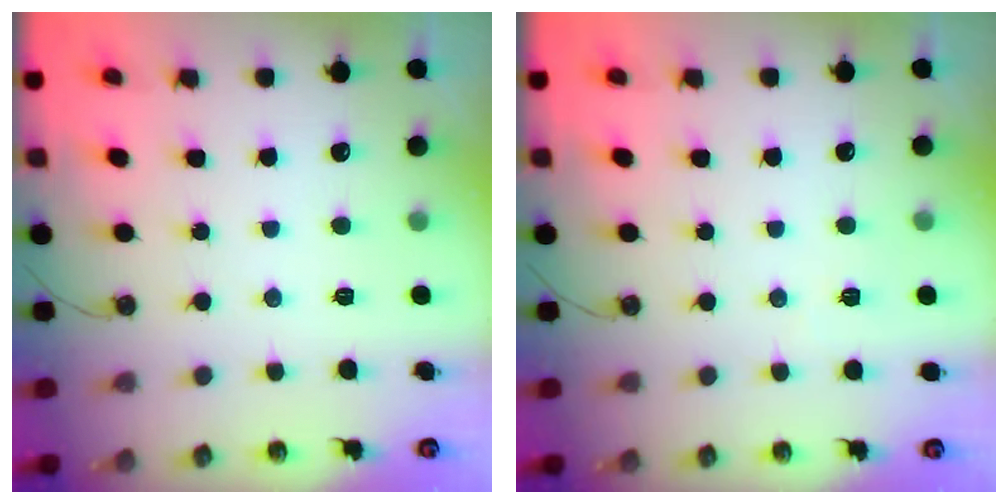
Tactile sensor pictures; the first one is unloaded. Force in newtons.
{"total": 2.7, "press": 2.5, "slide": 1.1}